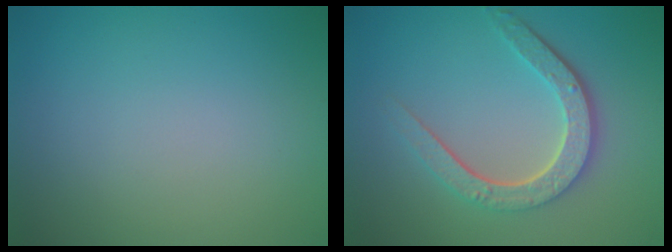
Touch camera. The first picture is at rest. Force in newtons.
{"total": 4.7, "press": 3.6, "slide": 3.0}